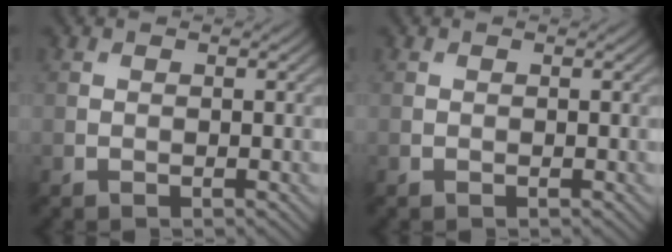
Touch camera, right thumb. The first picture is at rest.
{"total": 0.0}